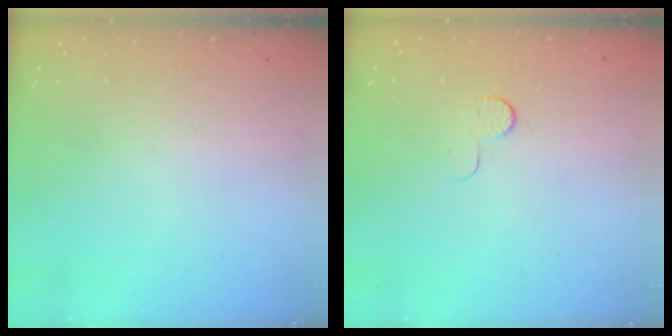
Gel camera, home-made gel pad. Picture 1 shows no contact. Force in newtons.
{"total": 5.1, "press": 5.1, "slide": 0.5}